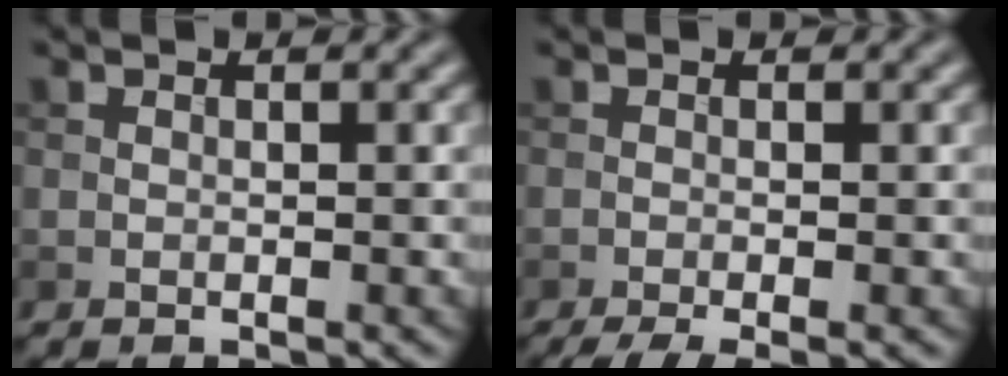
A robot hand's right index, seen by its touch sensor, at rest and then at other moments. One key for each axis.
{"total": 3.4, "fx": -2.2, "fy": 0.7, "fz": 2.5, "tx": -0.040, "ty": -0.007, "tz": -0.041}